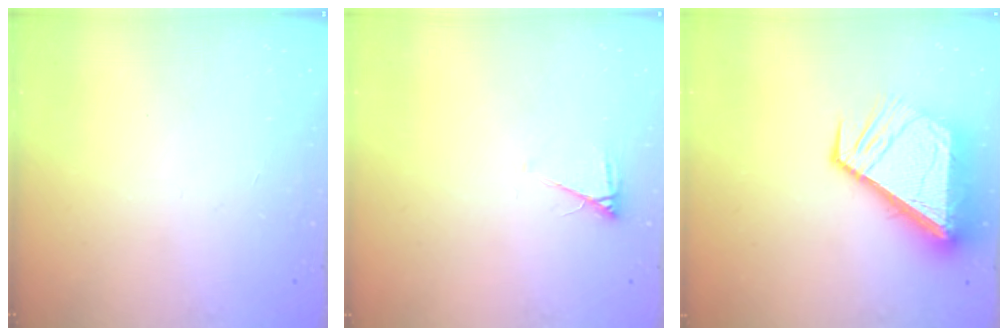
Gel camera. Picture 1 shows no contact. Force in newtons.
{"total": 4.2, "press": 4.1, "slide": 0.6}
{"total": 16.0, "press": 15.9, "slide": 1.9}